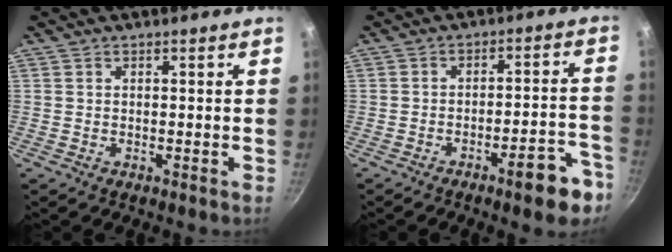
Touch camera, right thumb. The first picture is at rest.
{"total": 9.6, "force": [-5.8, 2.3, 7.3], "torque": [-0.086, 0.047, -0.076]}